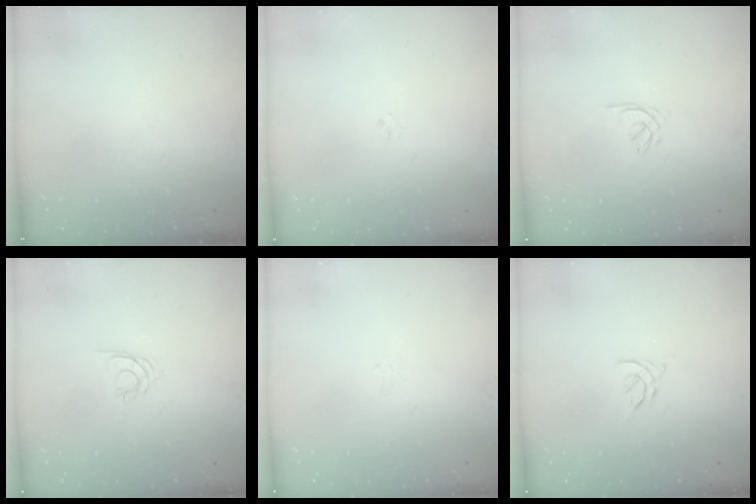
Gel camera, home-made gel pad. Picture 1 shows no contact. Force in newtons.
{"total": 0.0}
{"total": 1.2, "press": 1.0, "slide": 0.5}
{"total": 1.6, "press": 1.6, "slide": 0.3}
{"total": 2.1, "press": 2.0, "slide": 0.6}
{"total": 2.6, "press": 2.5, "slide": 0.7}